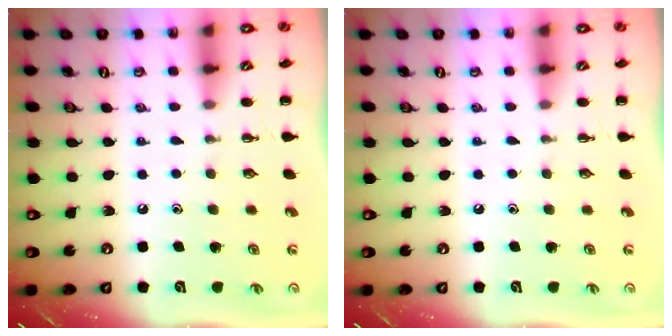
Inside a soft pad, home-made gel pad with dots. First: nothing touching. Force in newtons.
{"total": 0.0}